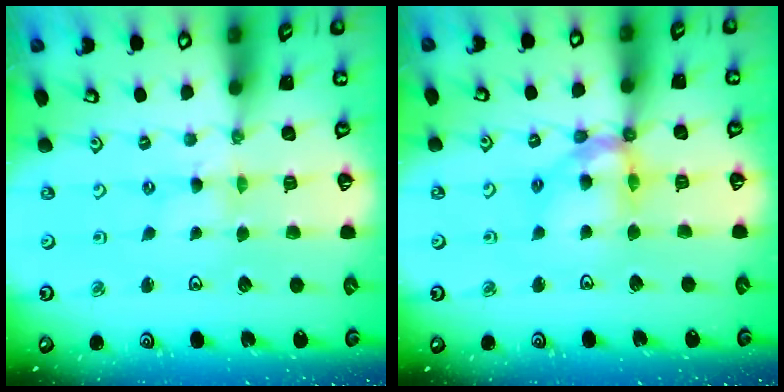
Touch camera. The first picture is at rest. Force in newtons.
{"total": 12.1, "press": 12.0, "slide": 1.4}